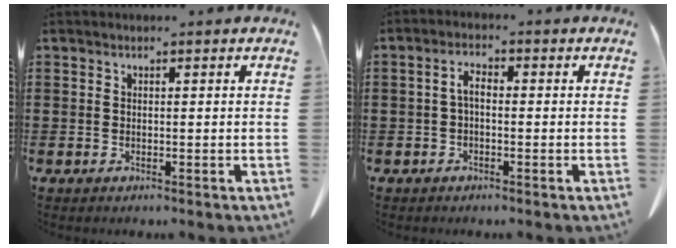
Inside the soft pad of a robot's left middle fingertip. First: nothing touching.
{"total": 2.5, "force": [-0.5, 1.0, 2.2], "torque": [-0.052, 0.002, -0.012]}